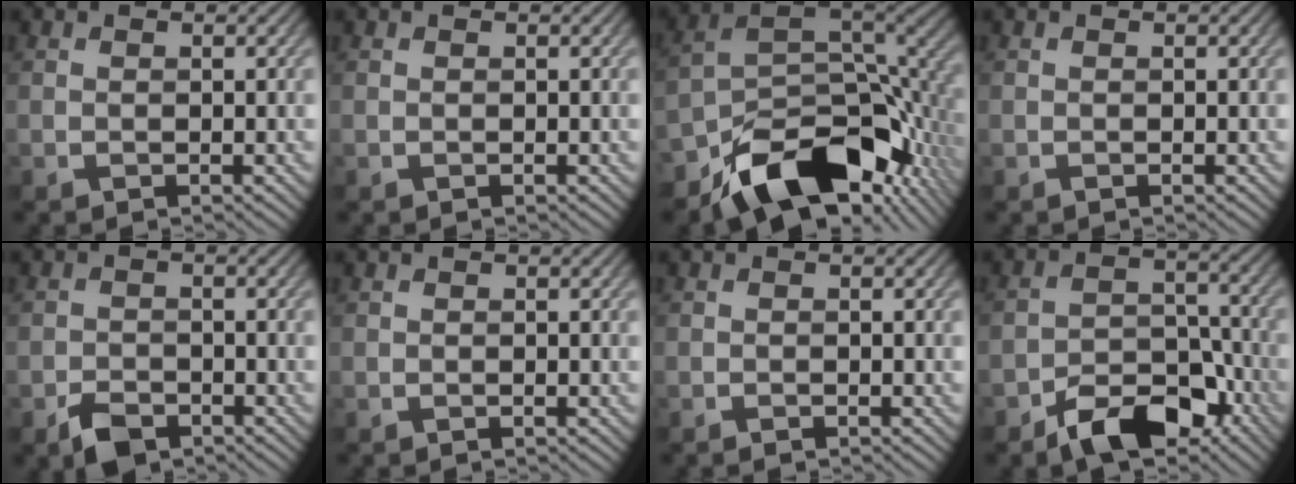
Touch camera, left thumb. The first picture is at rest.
{"total": 0.0}
{"total": 15.5, "force": [-9.5, 7.8, 9.4], "torque": [-0.167, -0.027, -0.152]}
{"total": 0.0}
{"total": 3.6, "force": [-2.5, 1.9, 1.7], "torque": [-0.033, -0.005, -0.051]}
{"total": 0.0}
{"total": 0.6, "force": [-0.5, 0.2, 0.3], "torque": [-0.003, -0.003, -0.007]}
{"total": 8.9, "force": [-6.1, 4.4, 4.8], "torque": [-0.069, 0.005, -0.114]}